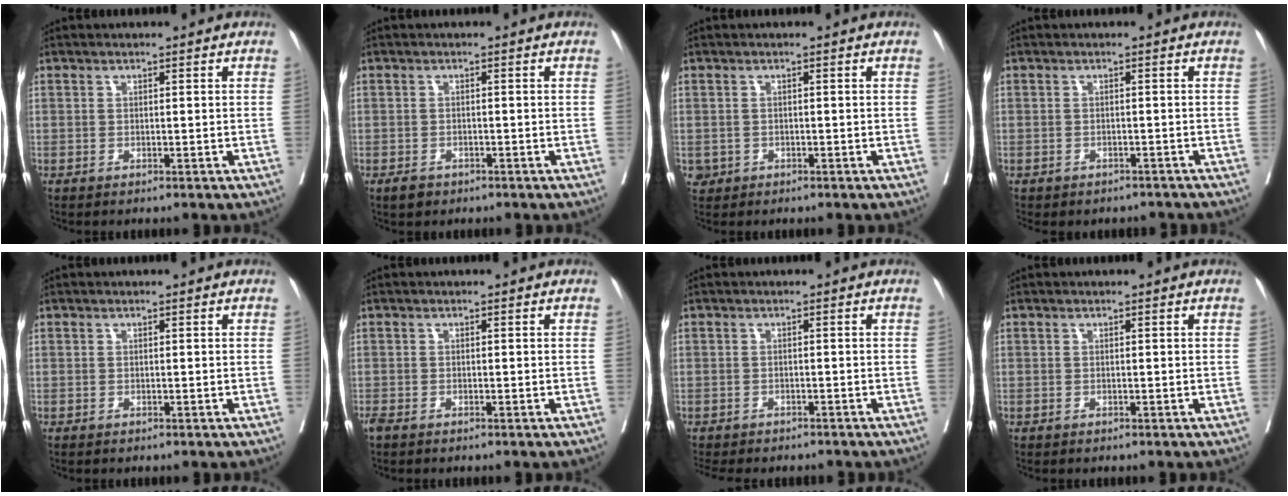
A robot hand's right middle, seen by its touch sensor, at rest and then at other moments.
{"total": 1.7, "force": [-1.2, 1.1, 0.6], "torque": [-0.017, -0.001, -0.015]}
{"total": 1.3, "force": [-0.4, 1.2, 0.1], "torque": [-0.002, 0.006, 0.000]}
{"total": 3.2, "force": [-2.7, 1.7, 0.1], "torque": [-0.001, 0.007, -0.036]}
{"total": 0.0}
{"total": 0.8, "force": [-0.7, 0.2, 0.4], "torque": [-0.023, -0.005, -0.013]}
{"total": 6.7, "force": [-5.8, 2.6, 2.1], "torque": [-0.024, -0.001, -0.075]}
{"total": 0.0}